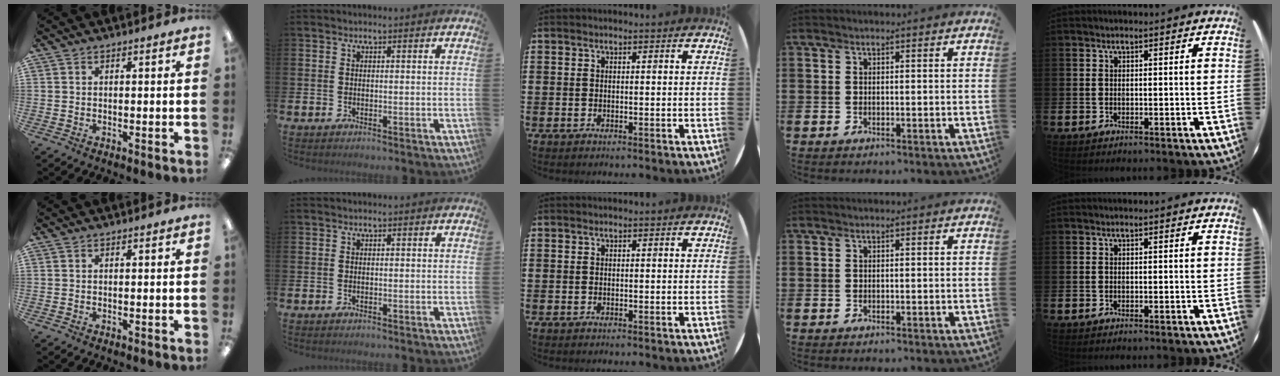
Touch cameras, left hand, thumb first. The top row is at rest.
{}